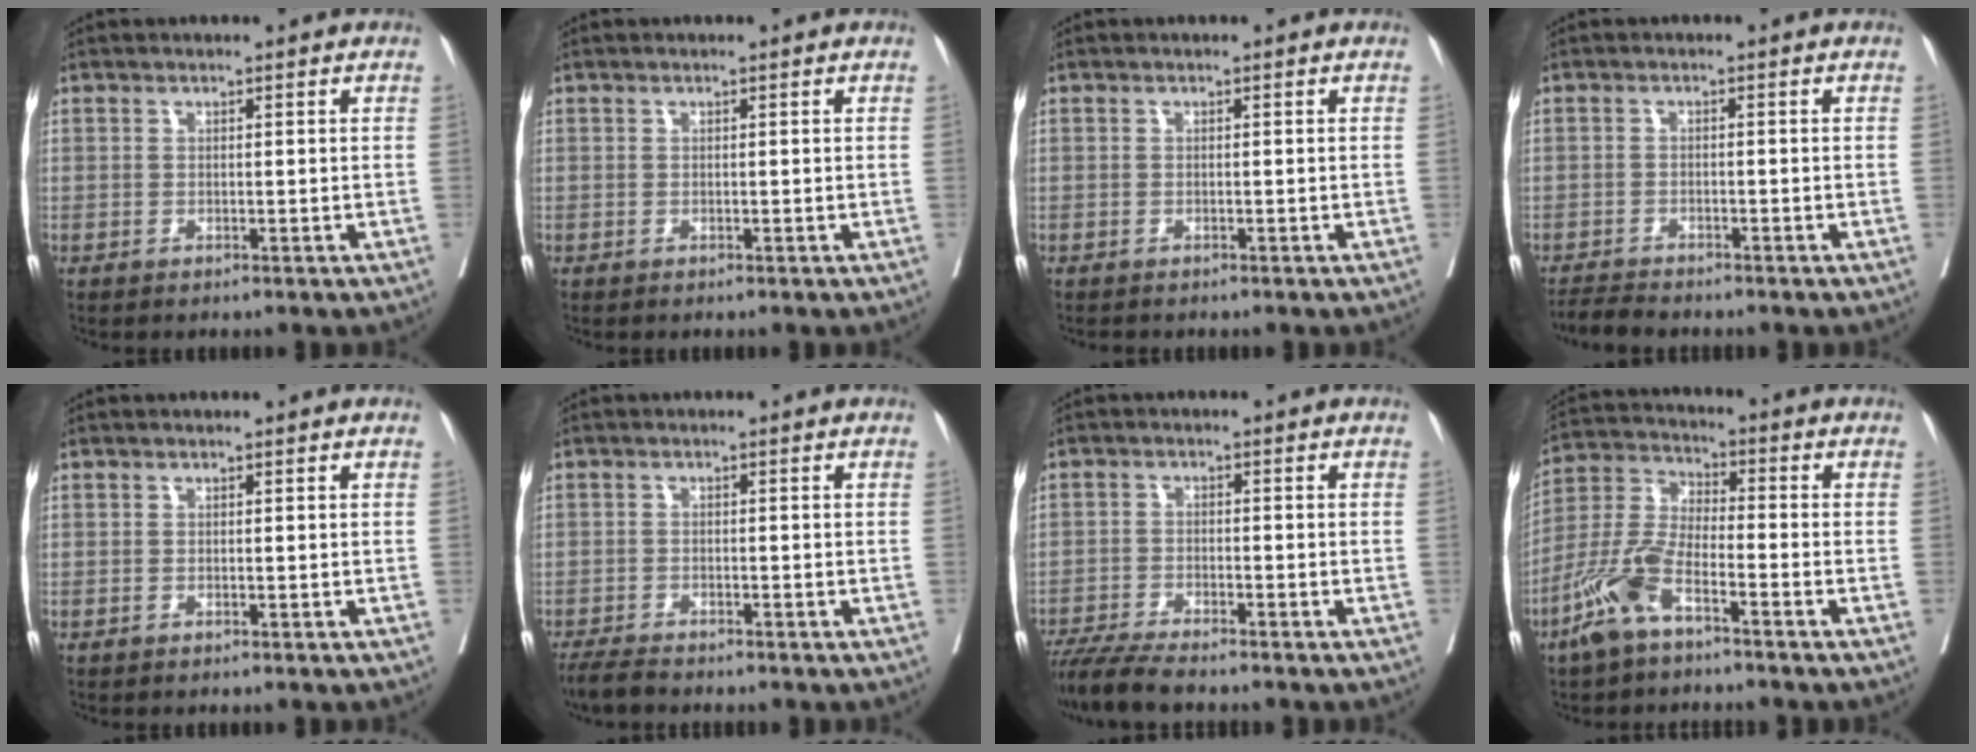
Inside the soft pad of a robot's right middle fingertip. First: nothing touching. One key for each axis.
{"total": 0.0}
{"total": 0.6, "fx": -0.6, "fy": 0.1, "fz": 0.1, "tx": -0.007, "ty": -0.002, "tz": -0.011}
{"total": 3.0, "fx": -2.9, "fy": 0.0, "fz": 0.5, "tx": -0.008, "ty": -0.013, "tz": -0.052}
{"total": 0.0}
{"total": 3.3, "fx": -3.0, "fy": 0.3, "fz": 1.3, "tx": -0.023, "ty": -0.011, "tz": -0.054}
{"total": 6.6, "fx": -5.8, "fy": 0.2, "fz": 3.2, "tx": -0.055, "ty": -0.022, "tz": -0.105}
{"total": 9.4, "fx": -5.8, "fy": 2.7, "fz": 6.9, "tx": -0.165, "ty": -0.008, "tz": -0.124}